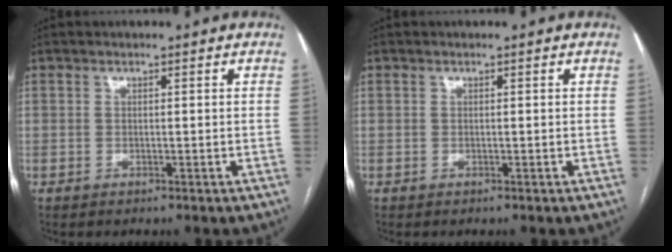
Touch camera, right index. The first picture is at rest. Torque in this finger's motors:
{"motor_torque": [0.00, 0.00, 0.00, 0.00]}